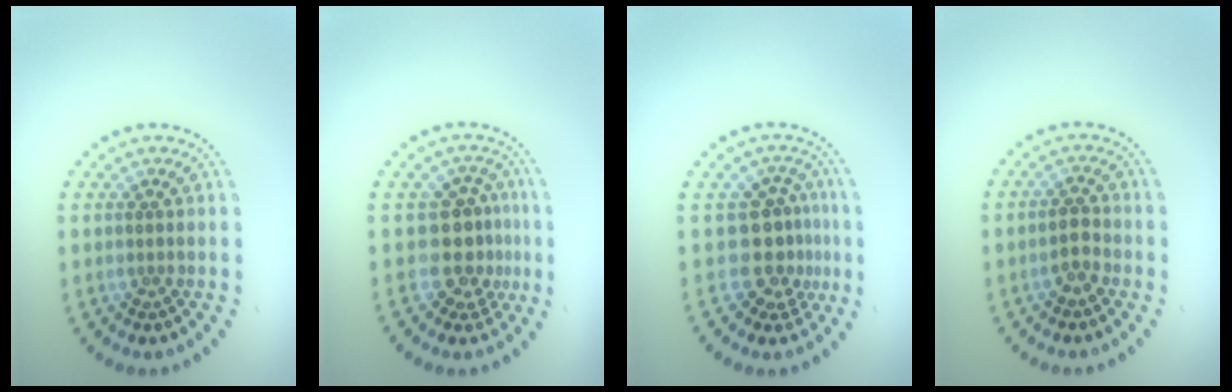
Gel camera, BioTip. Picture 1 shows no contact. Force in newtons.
{"total": 3.4, "press": 2.8, "slide": 2.0}
{"total": 3.4, "press": 2.6, "slide": 2.3}
{"total": 1.8, "press": 1.7, "slide": 0.5}